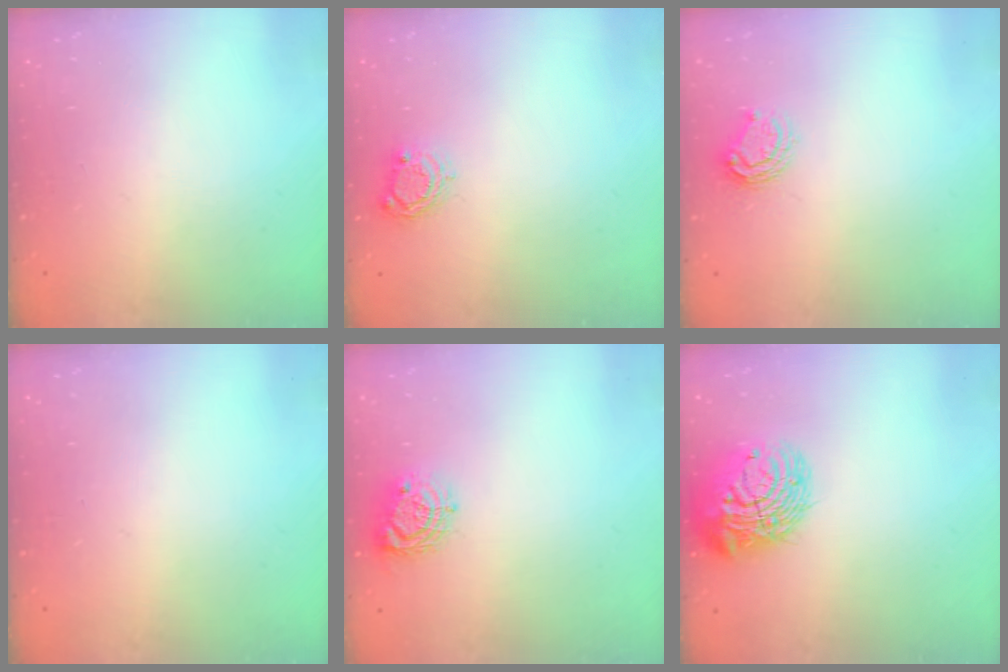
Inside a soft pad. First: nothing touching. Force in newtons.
{"total": 4.8, "press": 4.8, "slide": 0.3}
{"total": 5.9, "press": 5.8, "slide": 0.7}
{"total": 0.0}
{"total": 8.6, "press": 8.6, "slide": 0.6}
{"total": 13.3, "press": 13.2, "slide": 1.5}